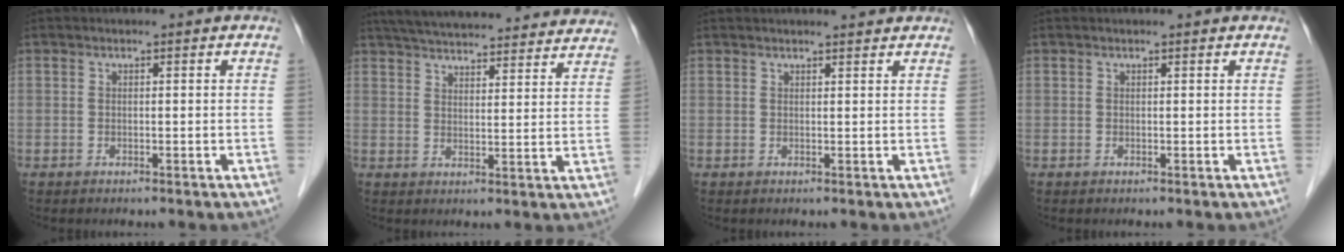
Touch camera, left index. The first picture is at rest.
{"total": 27.8, "force": [25.7, 4.6, 9.6], "torque": [-0.159, -0.011, 0.326]}
{"total": 3.4, "force": [3.2, 0.2, 1.1], "torque": [-0.018, 0.010, 0.037]}
{"total": 1.4, "force": [1.3, 0.1, 0.4], "torque": [-0.010, 0.013, 0.015]}